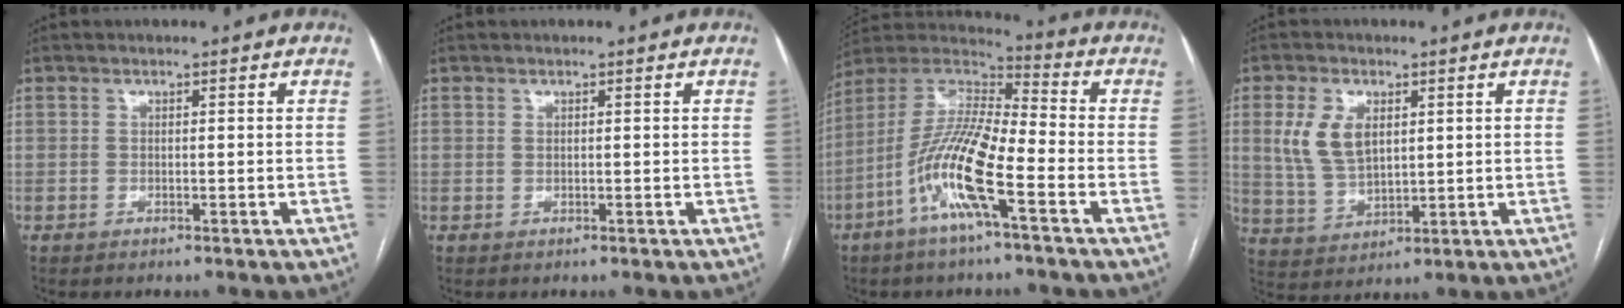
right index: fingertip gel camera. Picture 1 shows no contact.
{"total": 0.0}
{"total": 14.3, "force": [-6.0, 1.8, 12.8], "torque": [-0.262, 0.000, -0.121]}
{"total": 7.7, "force": [2.3, 4.5, 5.8], "torque": [-0.132, 0.009, 0.053]}